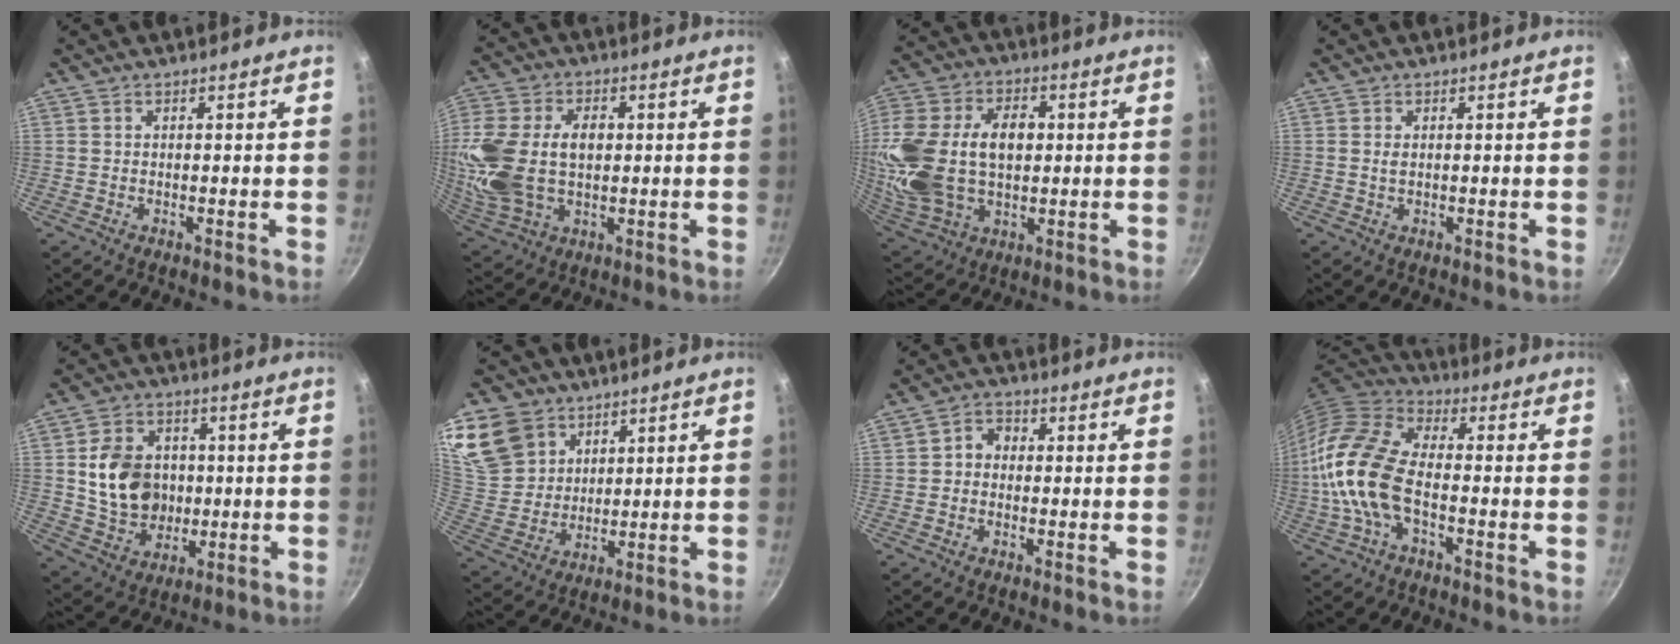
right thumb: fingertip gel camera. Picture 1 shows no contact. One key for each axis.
{"total": 18.9, "fx": 1.5, "fy": 12.6, "fz": 14.0, "tx": -0.295, "ty": 0.004, "tz": 0.033}
{"total": 24.7, "fx": 2.3, "fy": 16.5, "fz": 18.2, "tx": -0.379, "ty": 0.022, "tz": 0.046}
{"total": 1.1, "fx": 0.2, "fy": 0.6, "fz": 0.9, "tx": -0.018, "ty": 0.001, "tz": 0.004}
{"total": 13.8, "fx": 0.7, "fy": 11.3, "fz": 7.9, "tx": -0.112, "ty": 0.006, "tz": 0.022}
{"total": 15.1, "fx": 8.5, "fy": 11.2, "fz": 5.5, "tx": -0.098, "ty": -0.030, "tz": 0.172}
{"total": 4.0, "fx": 0.0, "fy": 3.4, "fz": 2.1, "tx": -0.014, "ty": 0.008, "tz": -0.011}
{"total": 15.1, "fx": -2.8, "fy": 8.1, "fz": 12.4, "tx": -0.237, "ty": 0.033, "tz": -0.070}